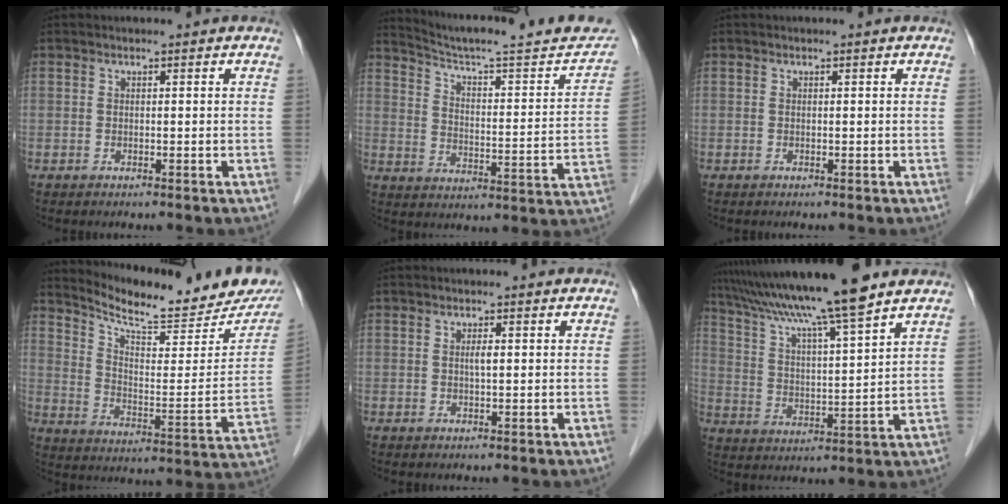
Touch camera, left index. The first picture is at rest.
{"total": 22.8, "force": [20.7, 1.7, 9.3], "torque": [-0.127, -0.040, 0.276]}
{"total": 0.0}
{"total": 18.5, "force": [16.9, 2.5, 6.9], "torque": [-0.109, -0.061, 0.230]}
{"total": 1.1, "force": [-0.2, 0.0, 1.1], "torque": [-0.022, -0.004, -0.004]}
{"total": 15.9, "force": [12.9, -0.9, 9.2], "torque": [-0.162, 0.007, 0.213]}